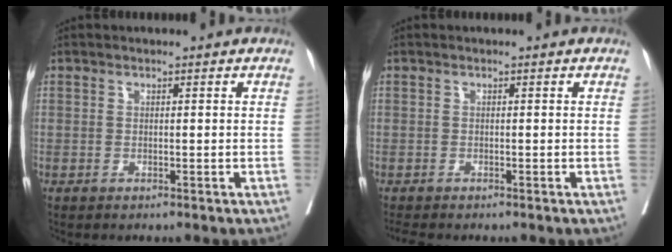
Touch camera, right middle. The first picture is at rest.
{"total": 1.4, "force": [-1.3, 0.2, 0.4], "torque": [-0.011, -0.006, -0.023]}